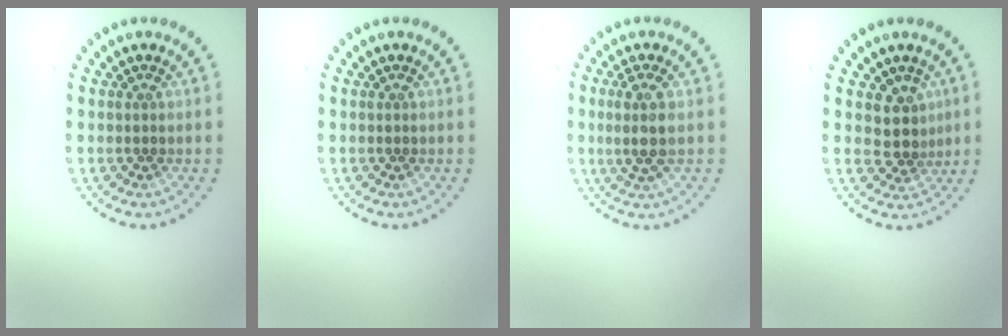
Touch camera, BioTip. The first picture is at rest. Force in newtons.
{"total": 0.0}
{"total": 2.4, "press": 2.1, "slide": 1.1}
{"total": 2.6, "press": 2.1, "slide": 1.6}